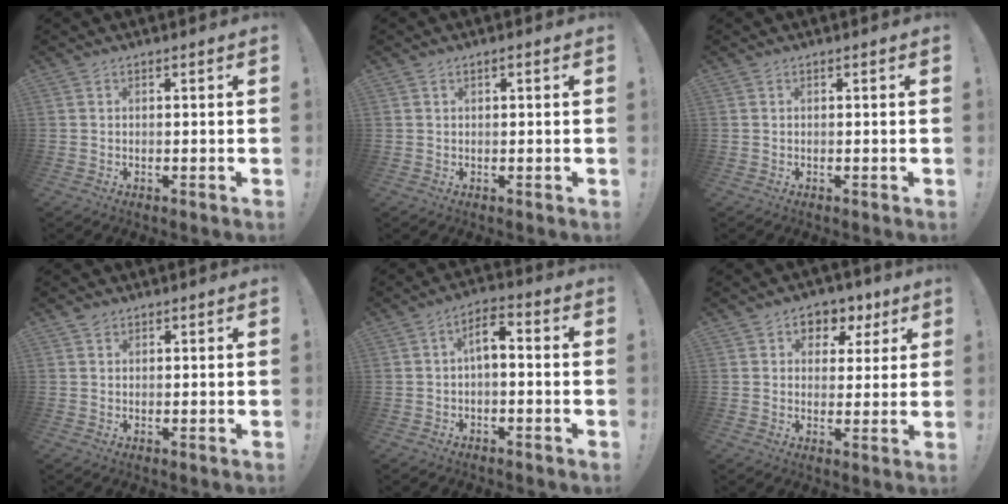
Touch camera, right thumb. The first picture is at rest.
{"total": 0.7, "force": [0.1, 0.4, 0.6], "torque": [-0.019, 0.006, 0.002]}
{"total": 0.0}
{"total": 1.5, "force": [1.2, 0.9, 0.3], "torque": [0.001, -0.003, 0.020]}
{"total": 5.6, "force": [-0.8, 2.6, 4.9], "torque": [-0.087, 0.013, -0.014]}
{"total": 6.1, "force": [2.3, 5.3, 1.8], "torque": [-0.010, -0.014, 0.043]}